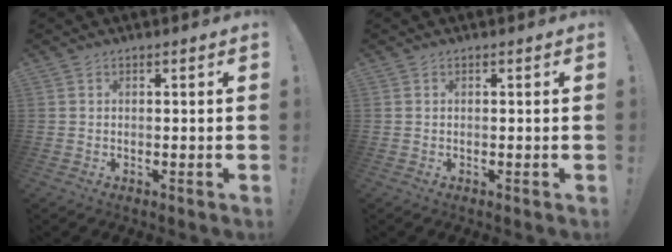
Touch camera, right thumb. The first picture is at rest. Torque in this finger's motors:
{"motor_torque": [-0.18, 0.06, -0.01, 0.10, -0.08]}